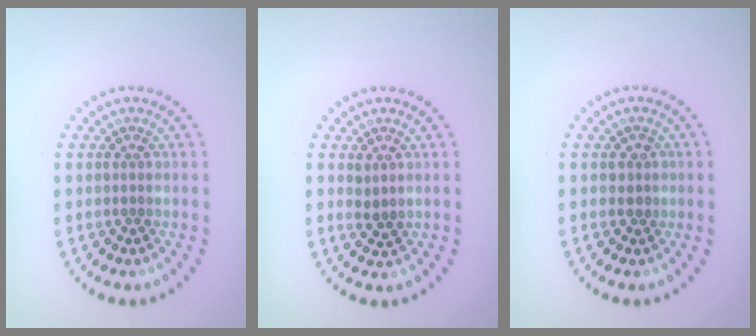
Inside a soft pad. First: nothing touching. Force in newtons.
{"total": 1.1, "press": 1.0, "slide": 0.5}
{"total": 1.1, "press": 1.0, "slide": 0.4}